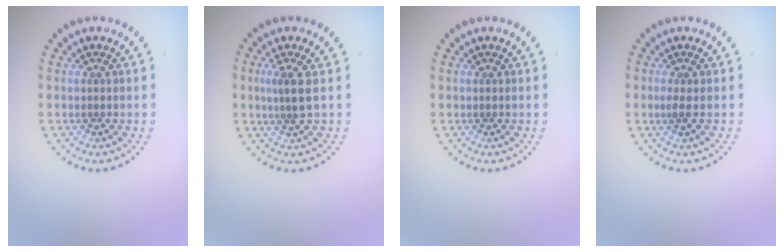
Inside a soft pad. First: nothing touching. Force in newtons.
{"total": 2.1, "press": 1.6, "slide": 1.3}
{"total": 0.0}
{"total": 0.9, "press": 0.7, "slide": 0.6}